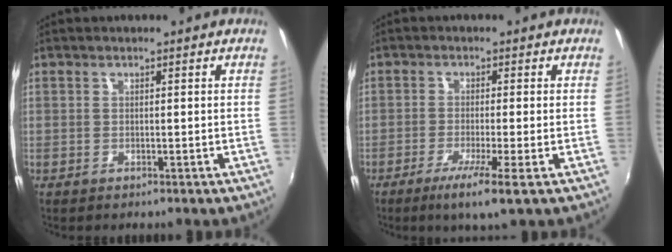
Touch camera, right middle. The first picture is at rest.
{"total": 5.9, "force": [-2.9, -0.6, 5.0], "torque": [-0.107, -0.018, -0.055]}